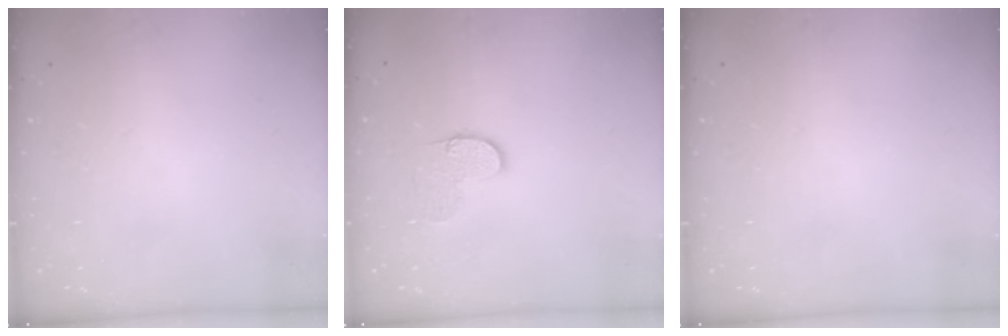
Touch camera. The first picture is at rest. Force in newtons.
{"total": 6.3, "press": 6.3, "slide": 0.3}
{"total": 0.0}